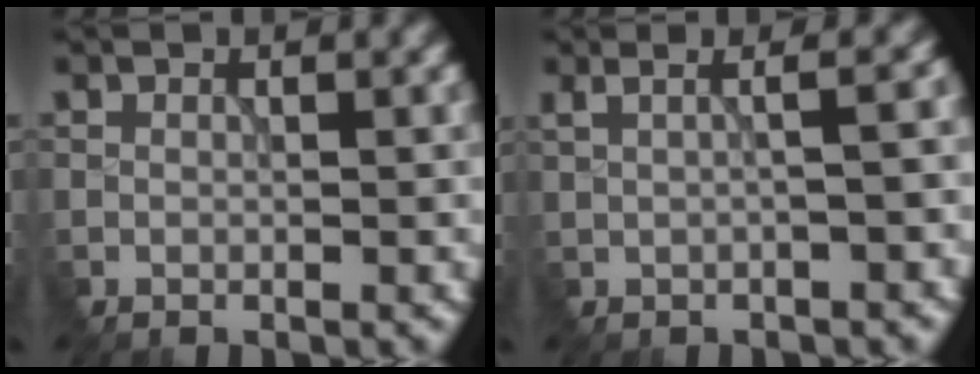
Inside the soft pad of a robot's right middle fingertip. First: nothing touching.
{"total": 4.4, "force": [0.9, 2.0, 3.8], "torque": [-0.027, 0.030, -0.005]}